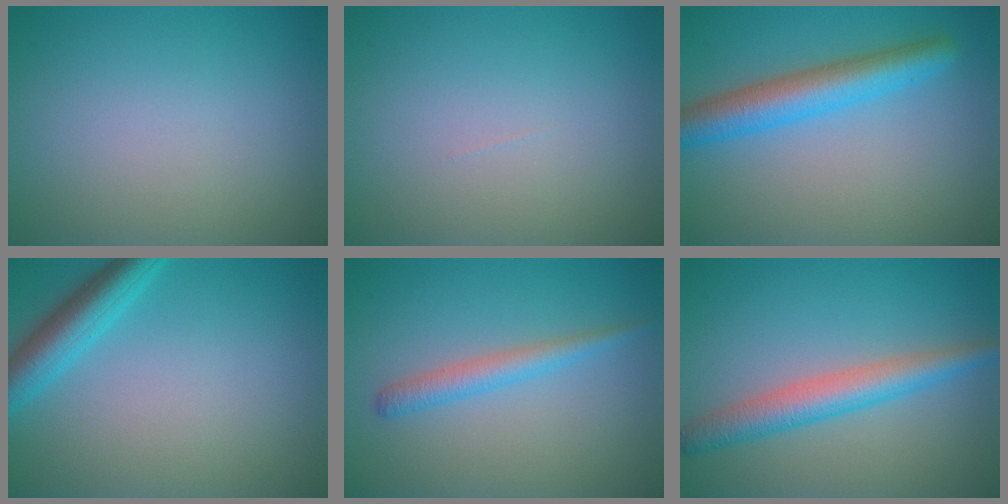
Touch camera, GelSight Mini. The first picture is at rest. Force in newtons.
{"total": 0.0}
{"total": 5.0, "press": 5.0, "slide": 0.1}
{"total": 4.1, "press": 4.1, "slide": 0.3}
{"total": 2.2, "press": 2.2, "slide": 0.2}
{"total": 4.0, "press": 4.0, "slide": 0.1}